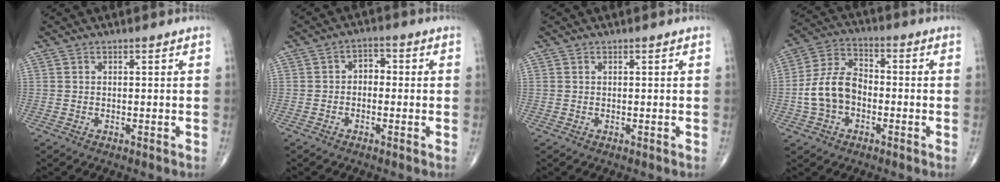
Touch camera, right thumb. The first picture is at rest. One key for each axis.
{"total": 3.3, "fx": -0.4, "fy": 2.4, "fz": 2.2, "tx": -0.014, "ty": 0.015, "tz": -0.019}
{"total": 0.0}
{"total": 10.7, "fx": -2.2, "fy": 7.5, "fz": 7.3, "tx": -0.134, "ty": 0.039, "tz": -0.050}